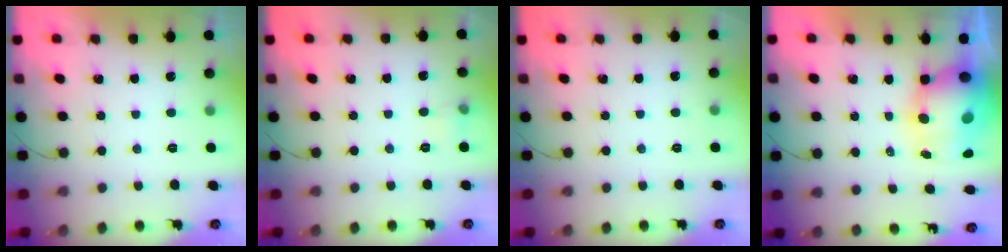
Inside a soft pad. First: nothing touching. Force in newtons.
{"total": 4.1, "press": 3.9, "slide": 1.2}
{"total": 2.4, "press": 1.6, "slide": 1.8}
{"total": 13.5, "press": 13.1, "slide": 3.4}